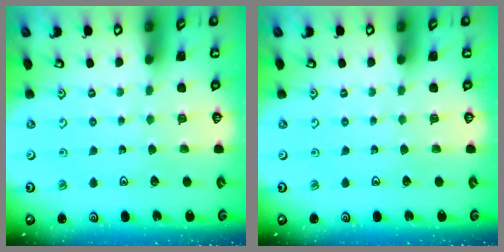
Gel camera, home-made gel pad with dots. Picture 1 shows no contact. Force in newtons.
{"total": 0.0}